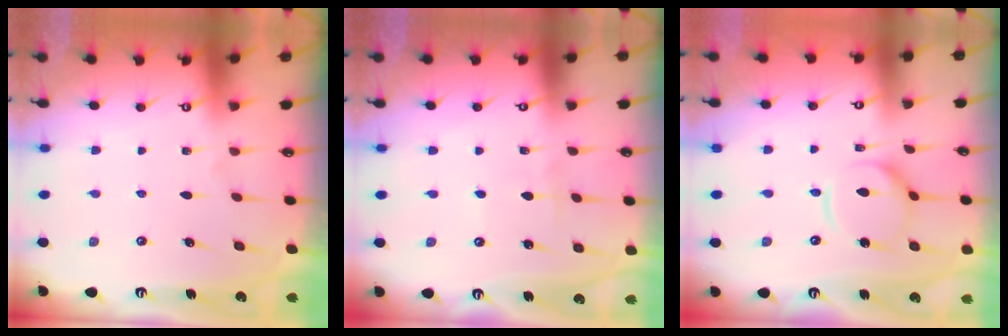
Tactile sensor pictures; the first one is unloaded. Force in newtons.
{"total": 2.2, "press": 2.2, "slide": 0.3}
{"total": 10.0, "press": 10.0, "slide": 1.0}